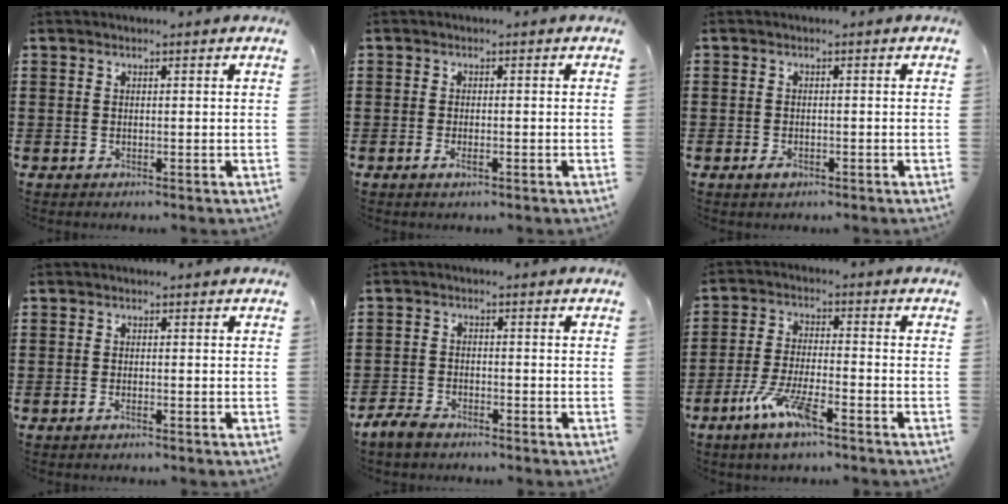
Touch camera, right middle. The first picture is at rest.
{"total": 1.3, "force": [-0.6, 0.5, 1.1], "torque": [-0.030, -0.005, -0.012]}
{"total": 1.4, "force": [-0.8, 0.9, 0.6], "torque": [-0.012, 0.000, -0.017]}
{"total": 0.8, "force": [-0.5, 0.2, 0.6], "torque": [-0.013, -0.003, -0.009]}
{"total": 3.2, "force": [-2.8, 1.3, 0.9], "torque": [-0.032, 0.001, -0.062]}
{"total": 7.9, "force": [-4.9, 1.7, 6.0], "torque": [-0.133, -0.008, -0.092]}